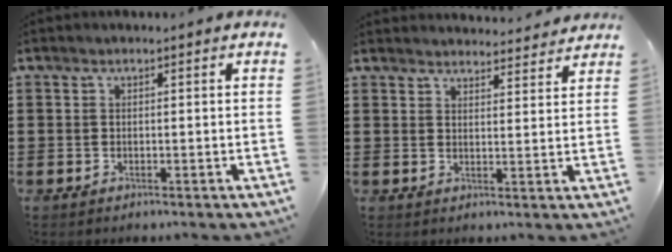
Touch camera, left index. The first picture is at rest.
{"total": 3.4, "force": [3.4, 0.2, 0.1], "torque": [-0.005, -0.020, 0.061]}